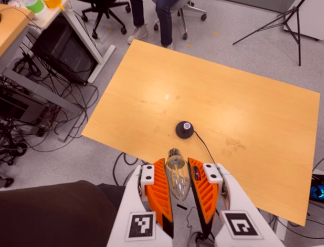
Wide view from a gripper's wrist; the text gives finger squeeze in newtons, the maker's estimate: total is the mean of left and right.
{"total": 14.3, "left": 15.6, "right": 13.1}